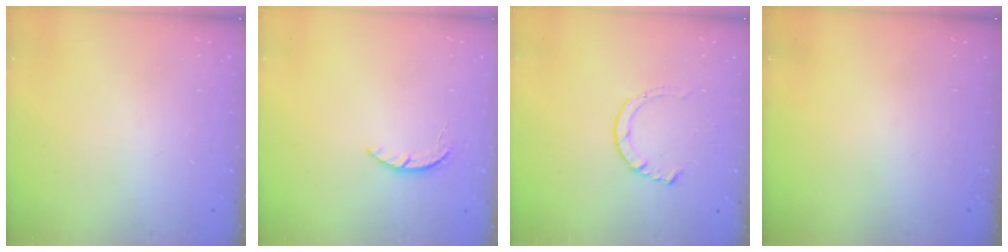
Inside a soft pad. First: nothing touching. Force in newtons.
{"total": 1.9, "press": 1.9, "slide": 0.3}
{"total": 3.5, "press": 3.5, "slide": 0.4}
{"total": 0.0}